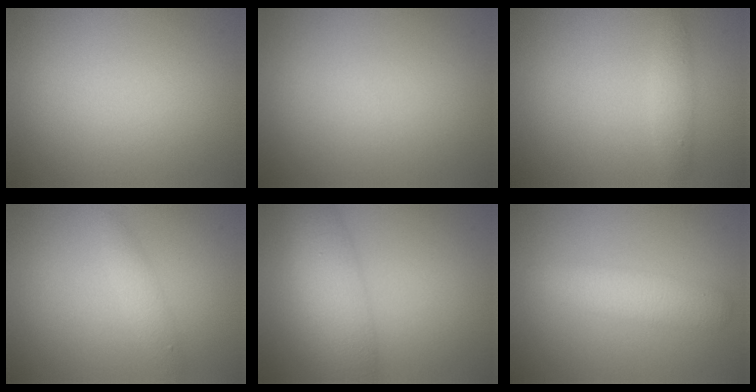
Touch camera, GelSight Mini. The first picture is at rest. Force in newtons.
{"total": 0.0}
{"total": 1.6, "press": 1.6, "slide": 0.0}
{"total": 1.6, "press": 1.6, "slide": 0.1}
{"total": 5.9, "press": 5.9, "slide": 0.1}
{"total": 3.2, "press": 3.2, "slide": 0.1}